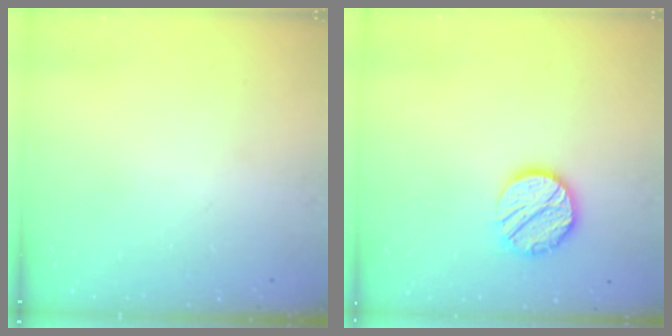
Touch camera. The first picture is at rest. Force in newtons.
{"total": 12.1, "press": 12.1, "slide": 0.6}